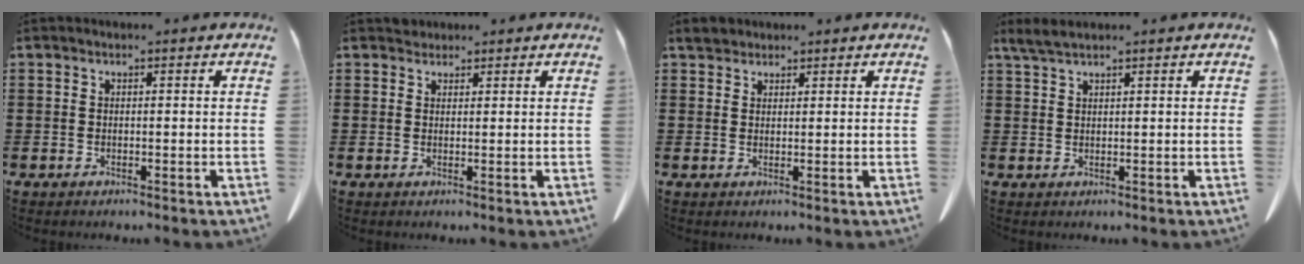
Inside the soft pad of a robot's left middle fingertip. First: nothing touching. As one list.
[{"total": 1.4, "force": [1.3, 0.5, 0.0], "torque": [0.004, -0.003, 0.026]}, {"total": 2.3, "force": [2.0, 1.0, 0.4], "torque": [-0.016, 0.004, 0.042]}, {"total": 2.3, "force": [1.8, 0.2, 1.4], "torque": [-0.031, -0.001, 0.035]}]